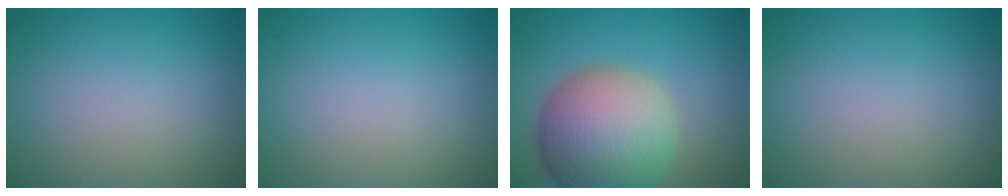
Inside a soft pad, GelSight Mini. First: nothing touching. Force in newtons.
{"total": 0.0}
{"total": 11.4, "press": 11.4, "slide": 0.7}
{"total": 0.0}